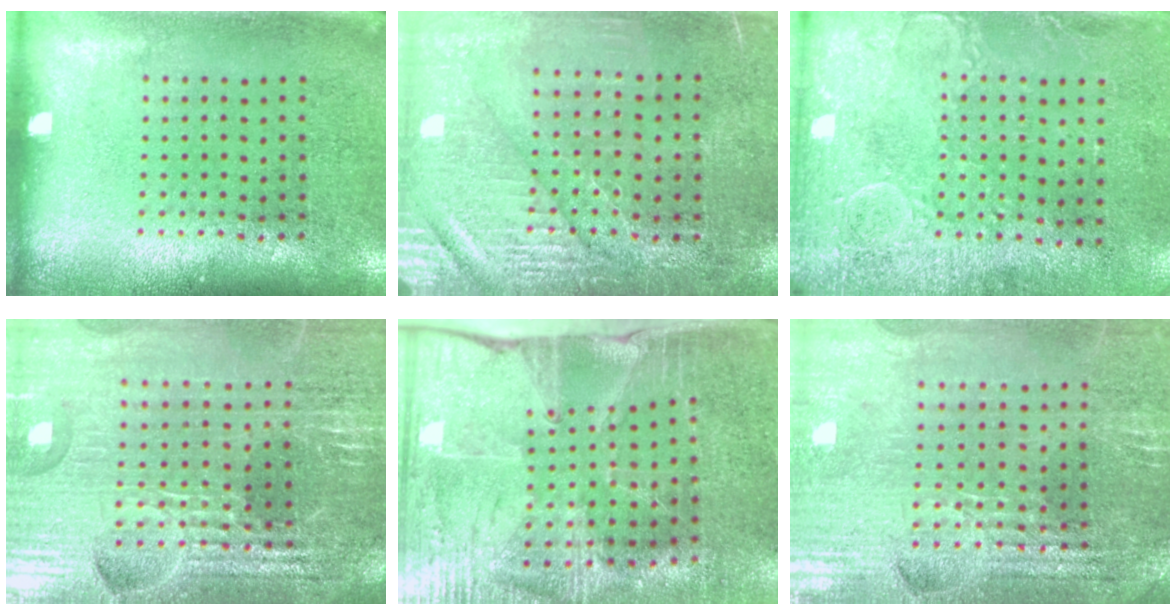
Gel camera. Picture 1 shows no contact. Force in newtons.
{"total": 3.2, "press": 3.0, "slide": 1.1}
{"total": 3.0, "press": 2.2, "slide": 2.0}
{"total": 5.2, "press": 4.8, "slide": 2.0}
{"total": 4.3, "press": 3.7, "slide": 2.2}
{"total": 2.8, "press": 2.7, "slide": 0.5}